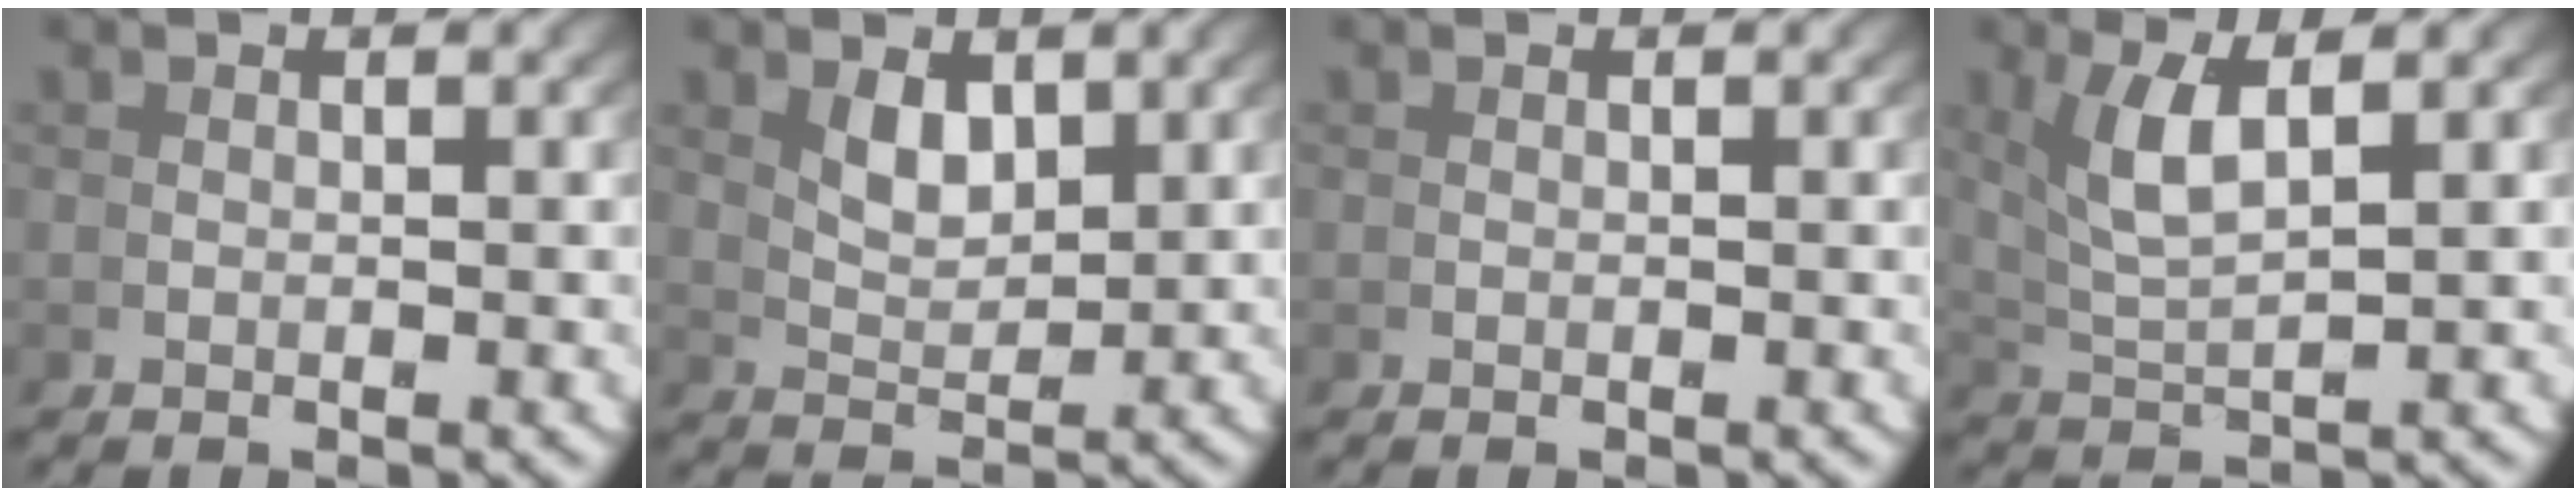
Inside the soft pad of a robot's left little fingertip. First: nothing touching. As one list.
[{"total": 2.6, "force": [1.8, 0.6, 1.8], "torque": [-0.026, -0.008, 0.042]}, {"total": 0.0}, {"total": 4.2, "force": [2.0, 1.2, 3.4], "torque": [-0.077, -0.007, 0.052]}]